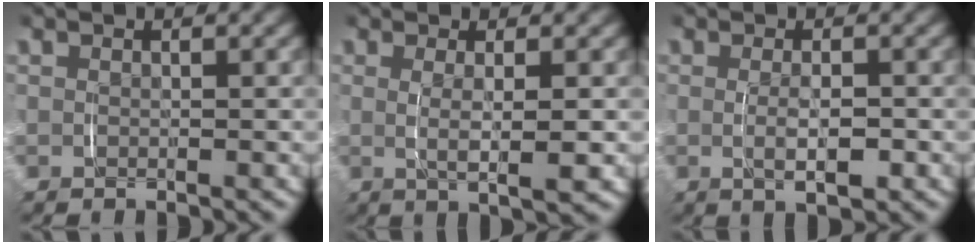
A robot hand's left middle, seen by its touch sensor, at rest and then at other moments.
{"total": 3.6, "force": [0.2, 0.6, 3.6], "torque": [-0.054, -0.003, 0.007]}
{"total": 3.1, "force": [-0.6, 1.0, 2.9], "torque": [-0.042, -0.001, -0.006]}